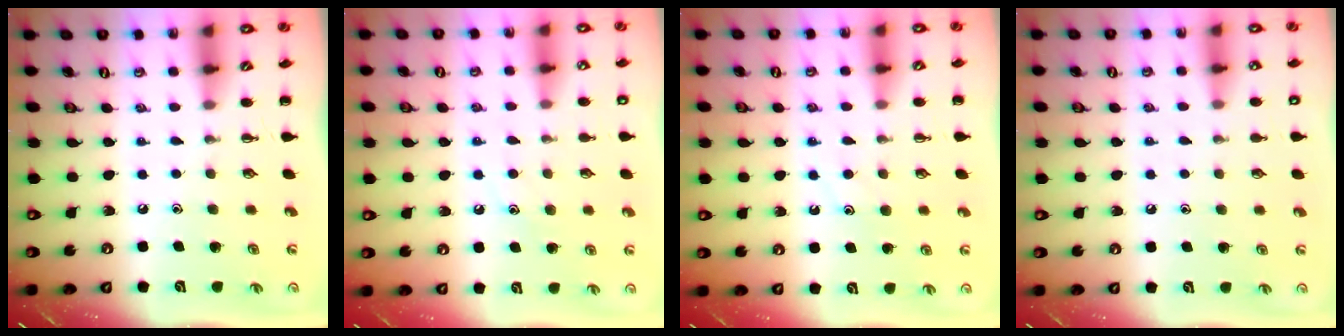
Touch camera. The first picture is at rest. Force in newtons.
{"total": 9.0, "press": 8.9, "slide": 1.4}
{"total": 9.1, "press": 9.1, "slide": 0.9}
{"total": 5.2, "press": 5.0, "slide": 1.5}